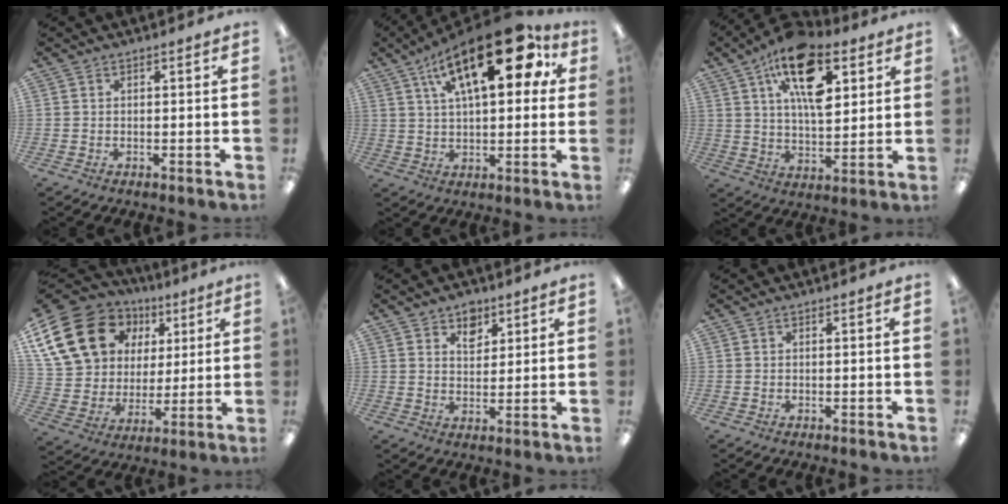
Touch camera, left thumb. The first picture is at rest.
{"total": 23.1, "force": [10.4, 9.9, 18.1], "torque": [-0.273, -0.036, 0.161]}
{"total": 18.1, "force": [9.0, 8.8, 13.0], "torque": [-0.204, -0.028, 0.153]}
{"total": 21.1, "force": [9.7, 15.5, 10.5], "torque": [-0.229, -0.020, 0.192]}
{"total": 5.4, "force": [3.9, 3.3, 1.7], "torque": [-0.006, -0.018, 0.065]}
{"total": 0.0}